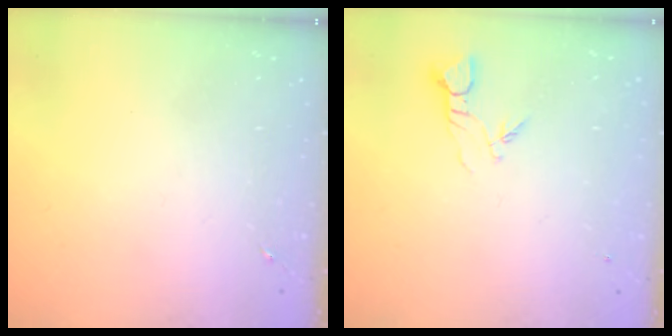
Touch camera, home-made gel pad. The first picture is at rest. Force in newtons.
{"total": 3.8, "press": 3.8, "slide": 0.3}